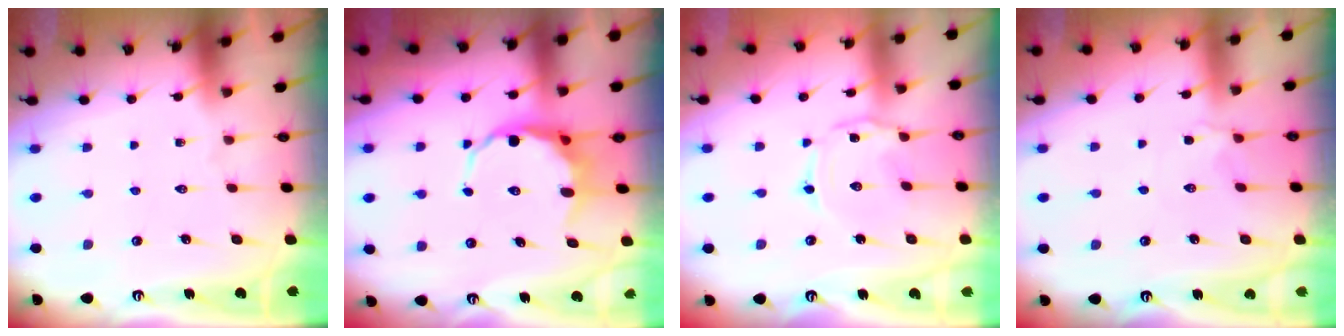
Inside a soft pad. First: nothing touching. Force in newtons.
{"total": 8.9, "press": 8.7, "slide": 2.1}
{"total": 1.8, "press": 1.8, "slide": 0.2}
{"total": 2.1, "press": 2.0, "slide": 0.8}